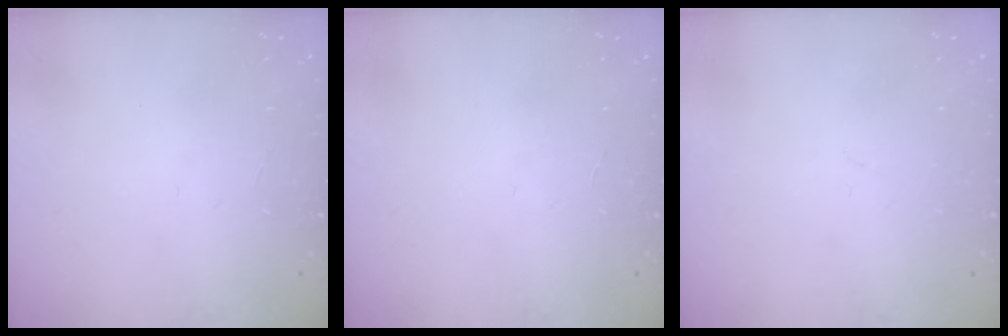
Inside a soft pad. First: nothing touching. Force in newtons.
{"total": 0.0}
{"total": 2.5, "press": 2.4, "slide": 0.3}